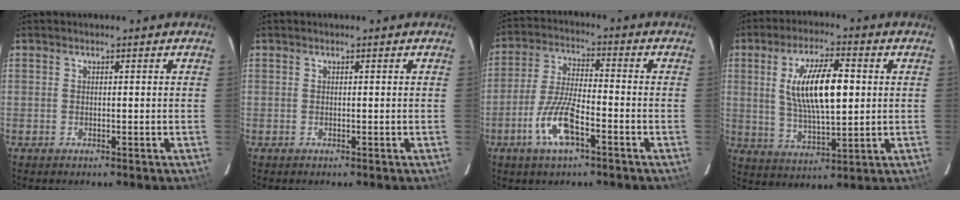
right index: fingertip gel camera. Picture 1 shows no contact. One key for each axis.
{"total": 0.0}
{"total": 9.9, "fx": -5.0, "fy": 2.8, "fz": 8.1, "tx": -0.171, "ty": -0.003, "tz": -0.096}
{"total": 13.5, "fx": 2.3, "fy": 4.6, "fz": 12.5, "tx": -0.229, "ty": 0.004, "tz": 0.046}